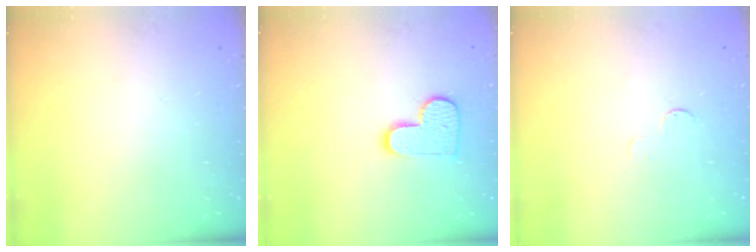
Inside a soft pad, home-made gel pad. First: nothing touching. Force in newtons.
{"total": 9.7, "press": 9.7, "slide": 0.5}
{"total": 2.6, "press": 2.6, "slide": 0.3}